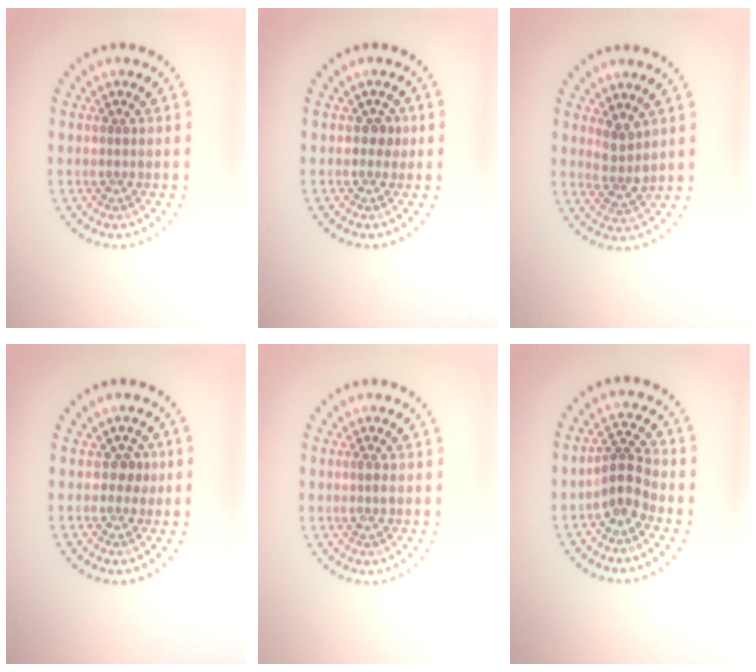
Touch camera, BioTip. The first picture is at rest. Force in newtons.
{"total": 1.1, "press": 1.0, "slide": 0.5}
{"total": 2.2, "press": 1.9, "slide": 1.2}
{"total": 1.2, "press": 1.0, "slide": 0.6}
{"total": 0.8, "press": 0.7, "slide": 0.3}
{"total": 2.6, "press": 2.2, "slide": 1.4}